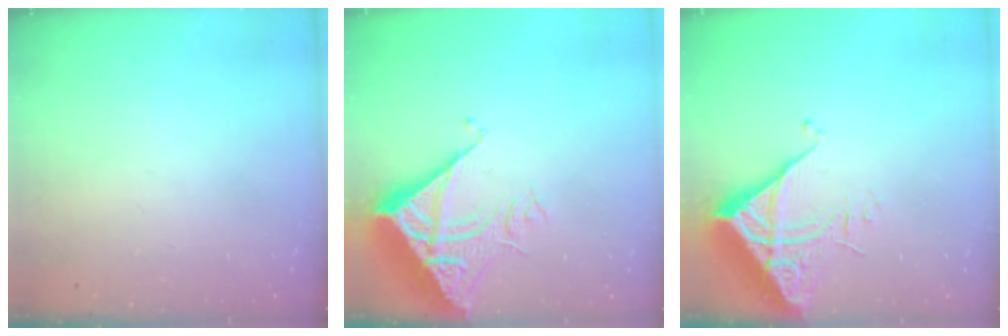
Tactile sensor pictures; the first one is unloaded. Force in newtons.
{"total": 8.4, "press": 8.4, "slide": 1.0}
{"total": 6.7, "press": 6.7, "slide": 0.7}